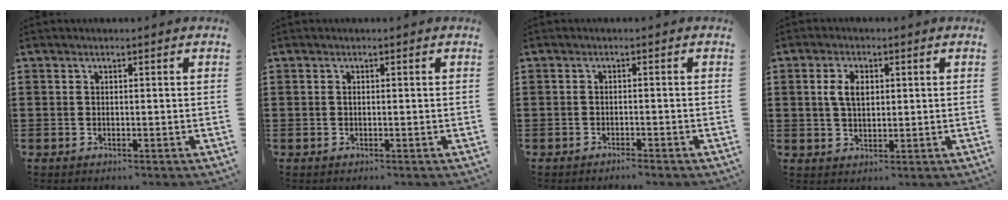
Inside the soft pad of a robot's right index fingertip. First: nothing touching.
{"total": 0.0}
{"total": 1.2, "force": [-1.1, -0.2, 0.3], "torque": [-0.008, -0.002, -0.022]}
{"total": 4.1, "force": [0.8, 2.4, 3.2], "torque": [-0.070, 0.012, 0.013]}